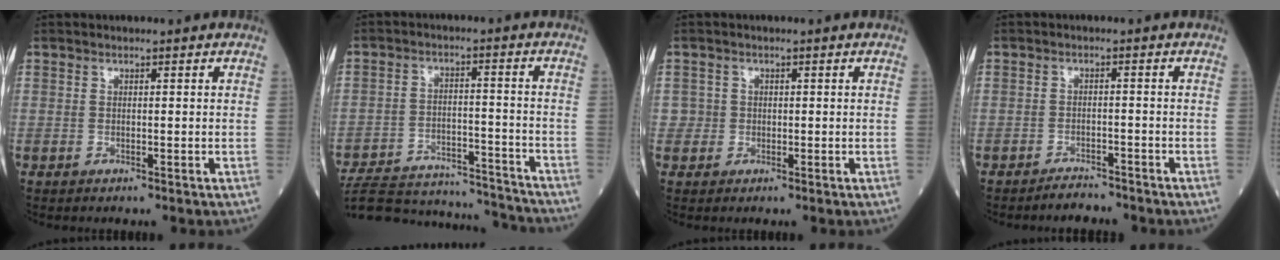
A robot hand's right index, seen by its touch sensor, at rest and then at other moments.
{"total": 20.3, "force": [-19.5, 3.0, 4.7], "torque": [-0.101, 0.001, -0.280]}
{"total": 1.6, "force": [0.0, 1.6, -0.1], "torque": [0.012, 0.009, -0.001]}
{"total": 2.5, "force": [-2.4, 0.7, 0.1], "torque": [-0.004, -0.002, -0.037]}